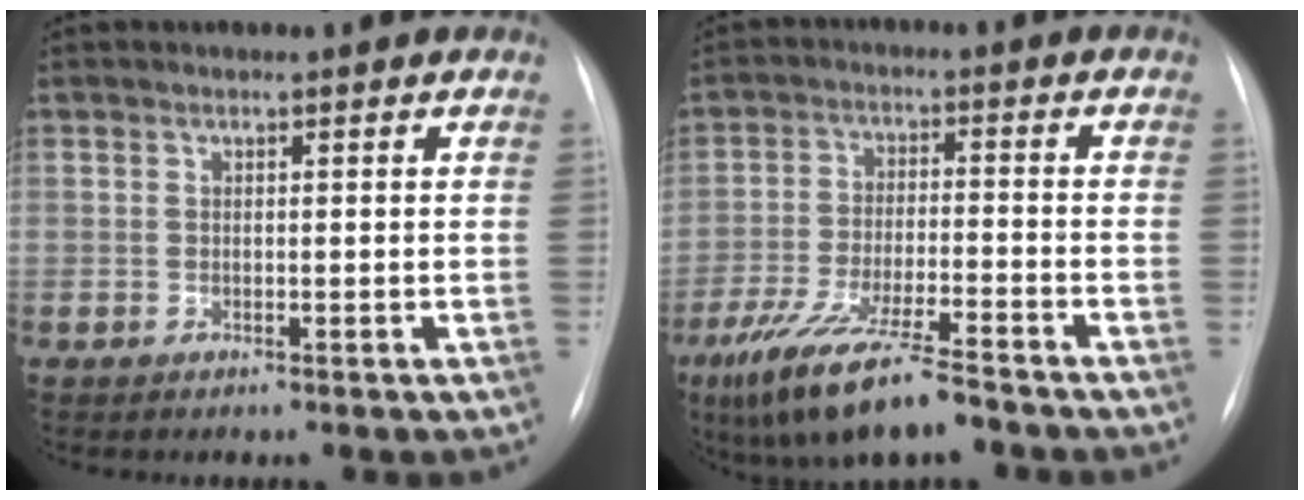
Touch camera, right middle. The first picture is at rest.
{"total": 12.8, "force": [-9.4, 1.8, 8.6], "torque": [-0.168, -0.035, -0.162]}